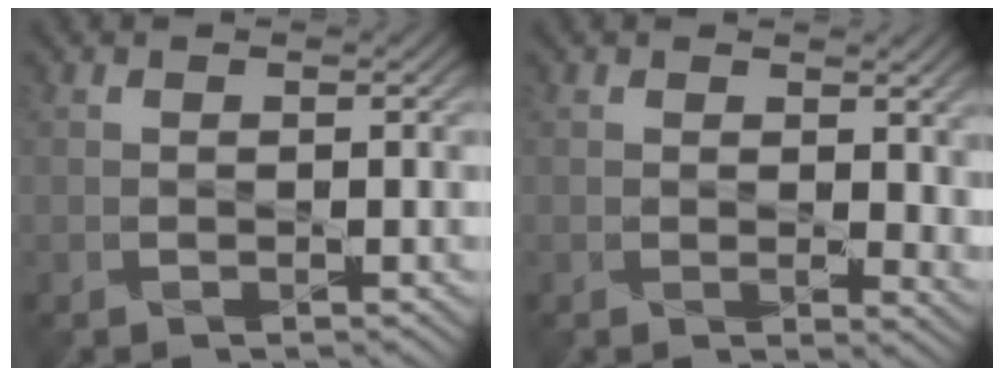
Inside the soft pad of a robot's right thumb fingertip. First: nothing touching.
{"total": 5.1, "force": [0.9, 3.2, 3.9], "torque": [-0.071, -0.010, 0.022]}